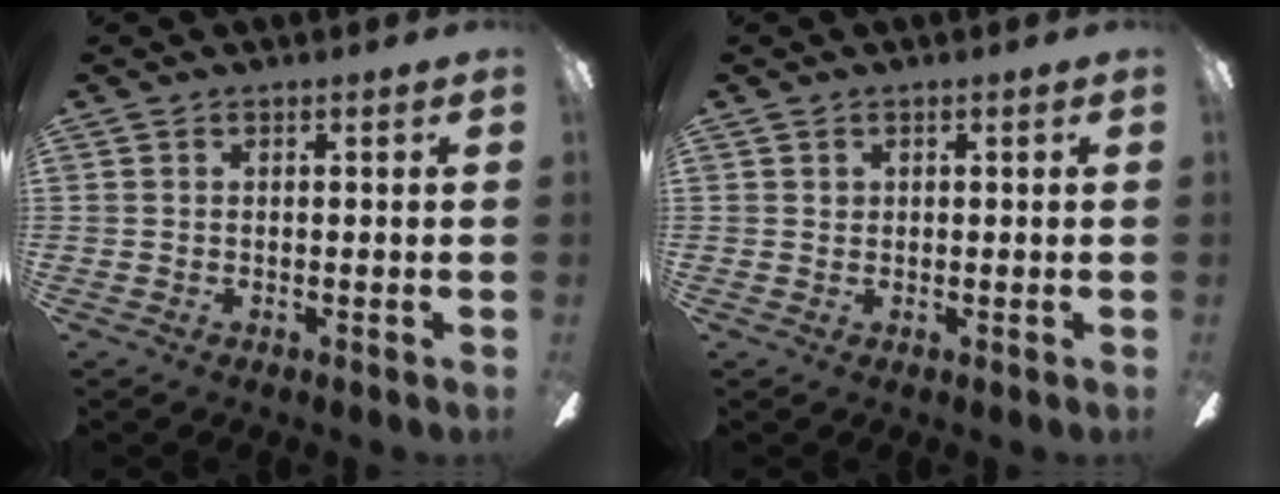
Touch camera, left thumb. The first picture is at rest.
{"total": 0.9, "force": [0.5, 0.8, 0.1], "torque": [-0.002, 0.005, 0.008]}